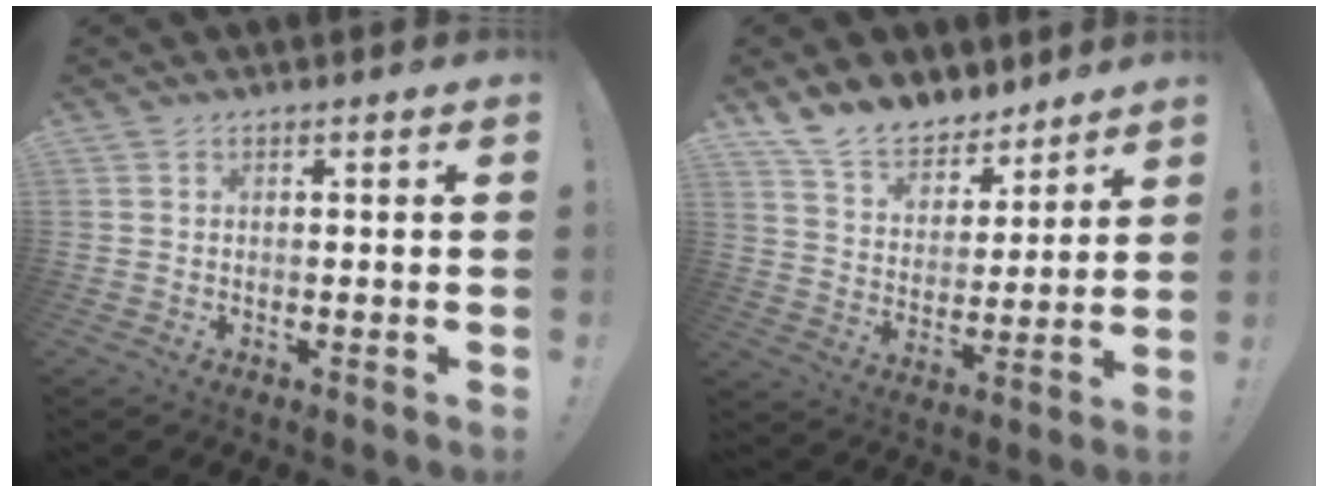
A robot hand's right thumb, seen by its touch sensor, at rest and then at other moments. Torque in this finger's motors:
{"motor_torque": [0.04, 2.48, 0.70, 0.65, 0.01]}